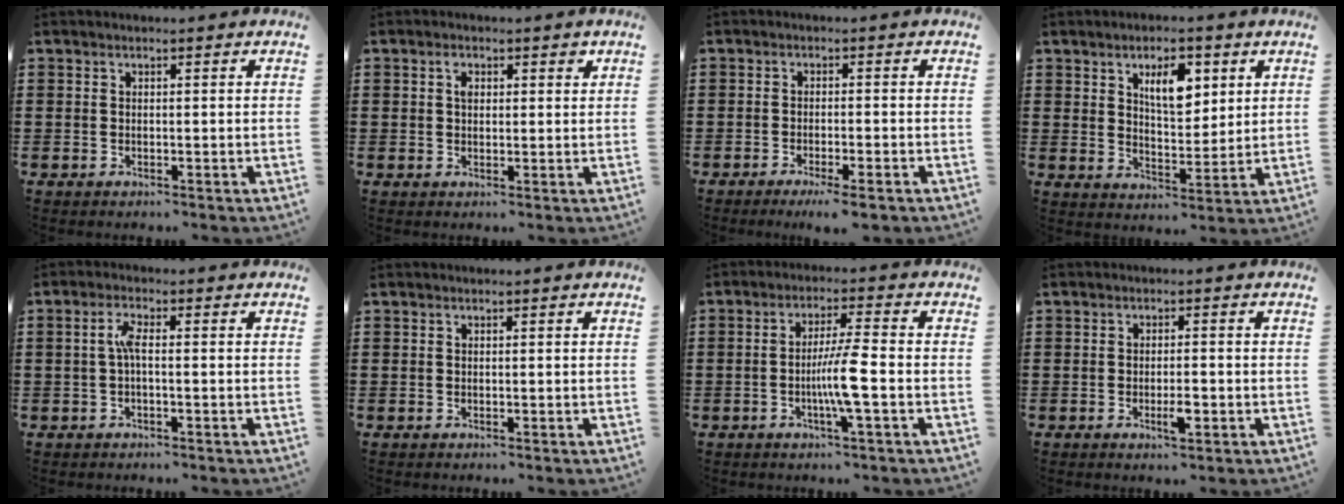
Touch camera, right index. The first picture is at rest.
{"total": 2.2, "force": [0.9, 1.3, 1.5], "torque": [-0.017, 0.002, 0.011]}
{"total": 2.6, "force": [-2.0, -0.1, 1.6], "torque": [-0.025, -0.001, -0.036]}
{"total": 6.7, "force": [3.1, 3.1, 5.0], "torque": [-0.084, 0.002, 0.048]}
{"total": 2.9, "force": [-0.3, 0.6, 2.8], "torque": [-0.061, 0.000, -0.010]}
{"total": 0.0}
{"total": 6.4, "force": [-1.7, -0.3, 6.1], "torque": [-0.112, -0.010, -0.036]}
{"total": 2.9, "force": [-1.1, 0.7, 2.6], "torque": [-0.052, -0.003, -0.022]}